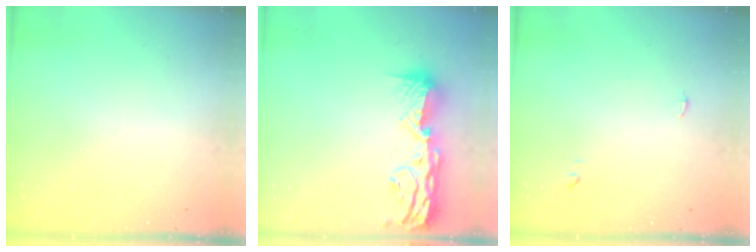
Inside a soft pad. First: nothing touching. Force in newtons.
{"total": 16.3, "press": 15.9, "slide": 3.5}
{"total": 3.7, "press": 3.3, "slide": 1.7}